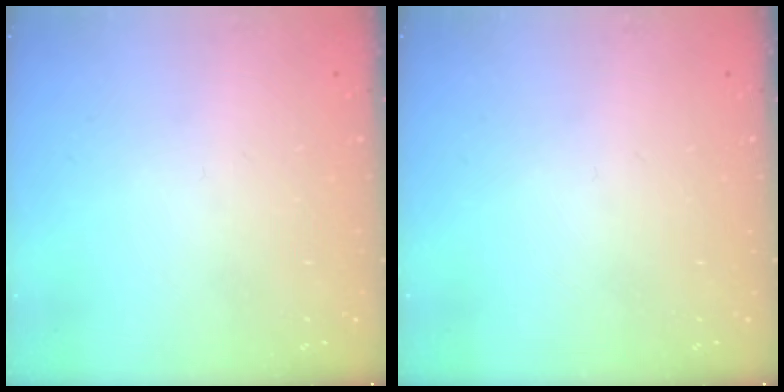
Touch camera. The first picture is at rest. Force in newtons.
{"total": 0.0}